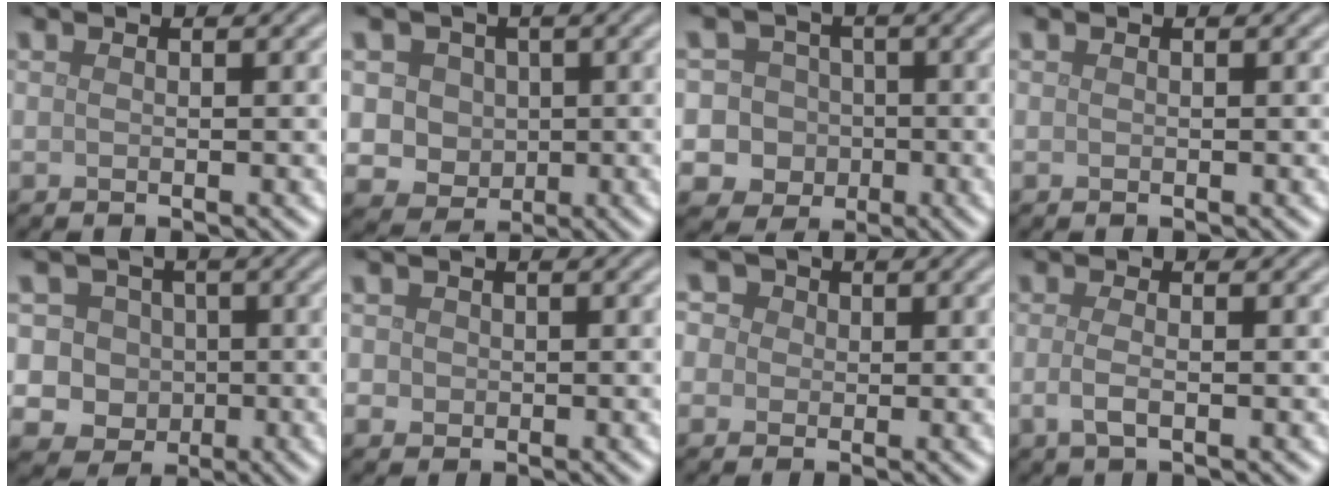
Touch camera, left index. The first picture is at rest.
{"total": 3.8, "force": [0.3, 3.5, 1.4], "torque": [-0.019, 0.005, -0.005]}
{"total": 7.8, "force": [-1.4, 7.4, 2.0], "torque": [-0.022, 0.018, -0.060]}
{"total": 0.0}
{"total": 5.9, "force": [0.1, 5.5, 2.1], "torque": [-0.016, 0.026, -0.029]}
{"total": 1.3, "force": [0.1, 1.3, 0.4], "torque": [0.003, -0.002, -0.001]}
{"total": 4.8, "force": [1.9, 3.9, 2.0], "torque": [-0.027, 0.033, 0.001]}
{"total": 2.0, "force": [-0.4, 0.7, 1.8], "torque": [-0.040, -0.005, -0.014]}